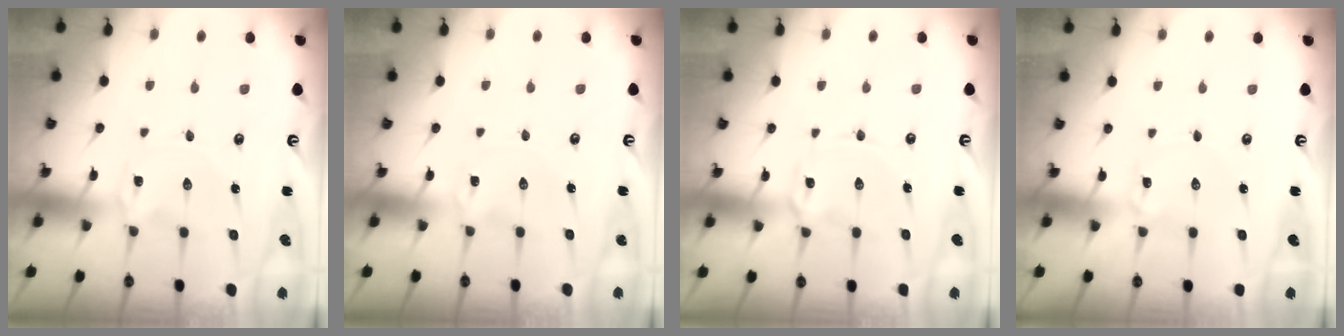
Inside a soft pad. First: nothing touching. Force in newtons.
{"total": 1.2, "press": 1.2, "slide": 0.3}
{"total": 2.6, "press": 2.5, "slide": 0.3}
{"total": 1.5, "press": 1.5, "slide": 0.2}